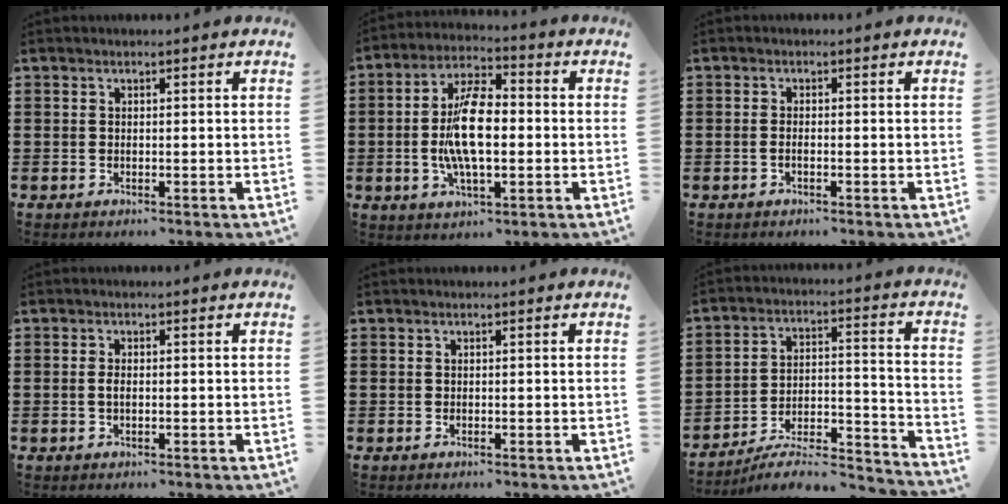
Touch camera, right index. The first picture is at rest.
{"total": 10.7, "force": [-0.8, 4.3, 9.8], "torque": [-0.205, 0.001, -0.017]}
{"total": 0.9, "force": [-0.5, 0.1, 0.7], "torque": [-0.014, -0.005, -0.008]}
{"total": 1.5, "force": [-0.2, 0.5, 1.4], "torque": [-0.035, -0.004, -0.005]}
{"total": 0.0}
{"total": 6.7, "force": [-5.6, 2.0, 2.9], "torque": [-0.048, 0.005, -0.109]}